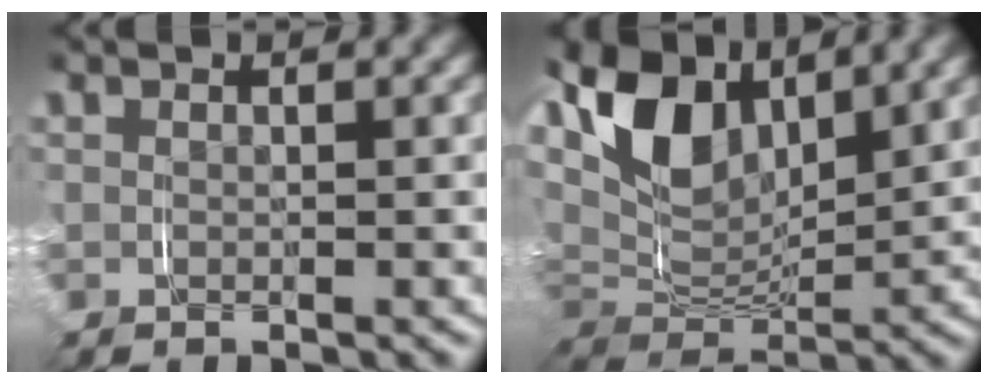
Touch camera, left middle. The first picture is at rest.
{"total": 10.5, "force": [3.4, 6.9, 7.2], "torque": [-0.159, -0.001, 0.049]}